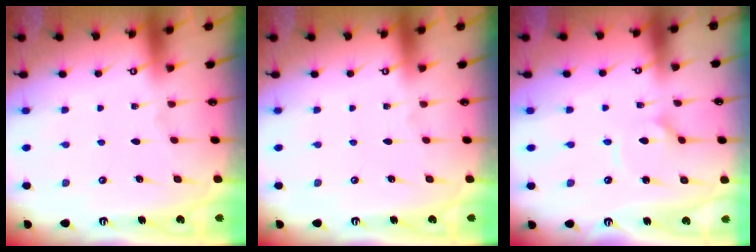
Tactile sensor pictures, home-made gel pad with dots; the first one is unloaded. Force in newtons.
{"total": 0.0}
{"total": 2.7, "press": 2.6, "slide": 0.7}